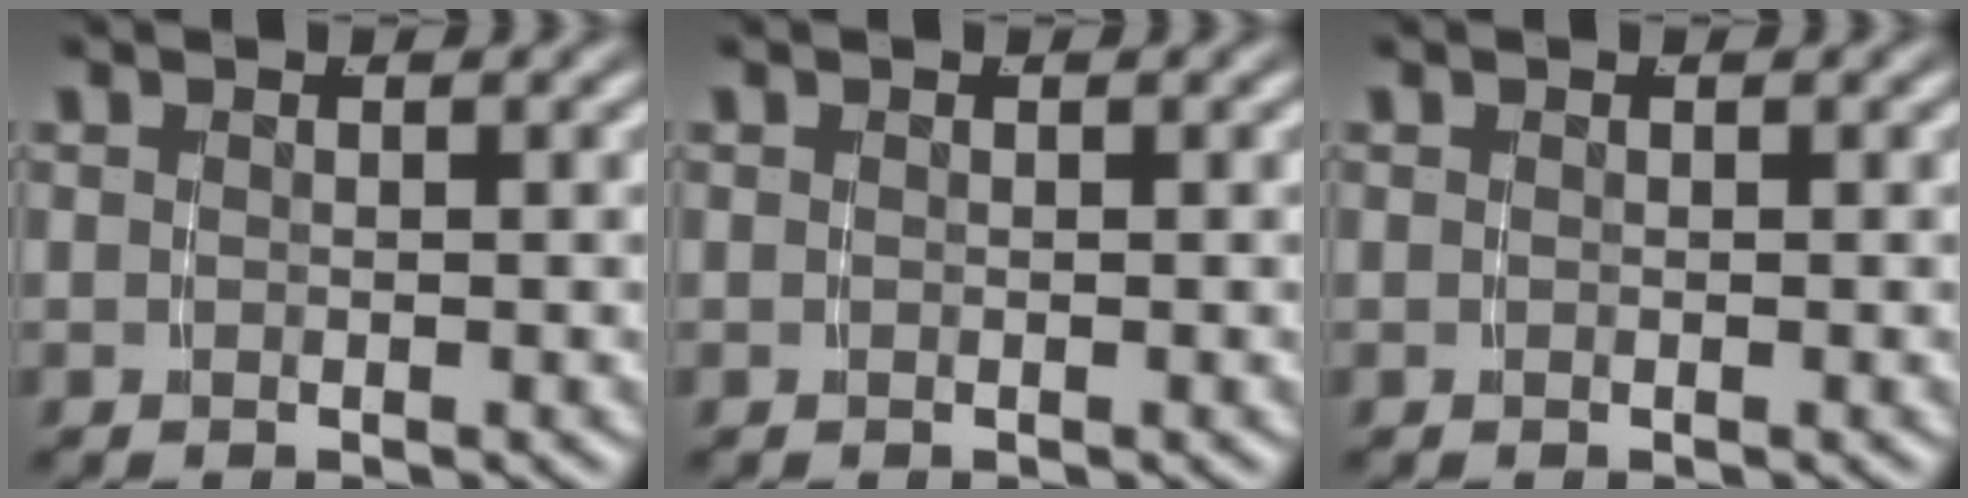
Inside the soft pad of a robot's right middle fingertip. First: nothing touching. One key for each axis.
{"total": 0.0}
{"total": 0.0}